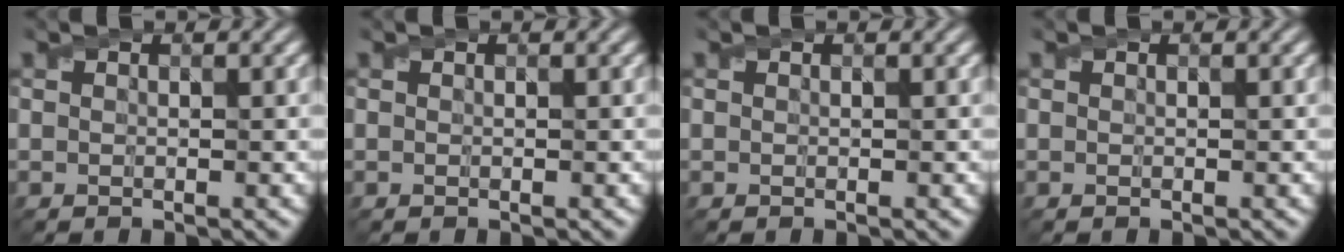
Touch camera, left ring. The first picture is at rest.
{"total": 0.0}
{"total": 0.0}
{"total": 0.0}